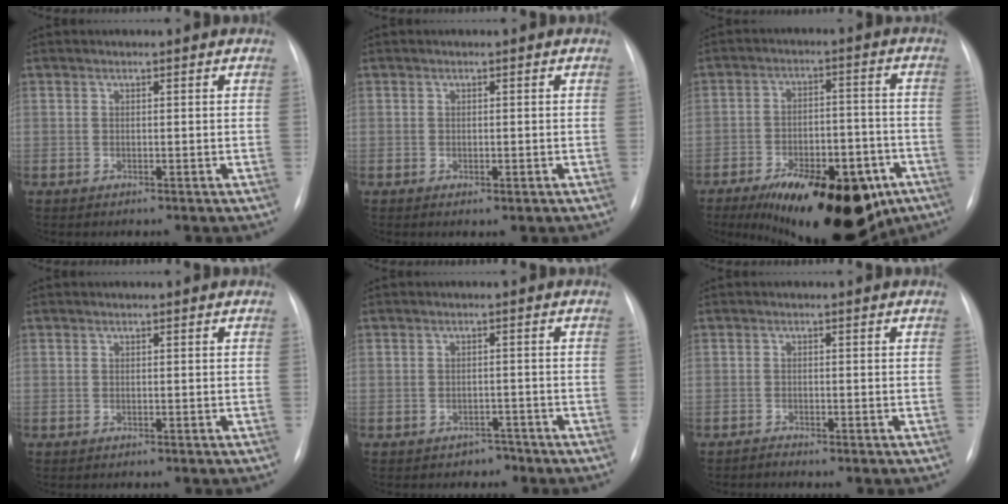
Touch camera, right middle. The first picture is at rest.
{"total": 0.8, "force": [0.0, 0.2, 0.7], "torque": [-0.009, -0.004, 0.001]}
{"total": 22.0, "force": [-13.2, 9.2, 15.1], "torque": [-0.183, 0.010, -0.186]}
{"total": 0.0}
{"total": 1.6, "force": [-1.3, 1.0, 0.0], "torque": [-0.003, 0.009, -0.017]}
{"total": 0.6, "force": [-0.6, -0.2, -0.2], "torque": [0.003, -0.006, -0.010]}